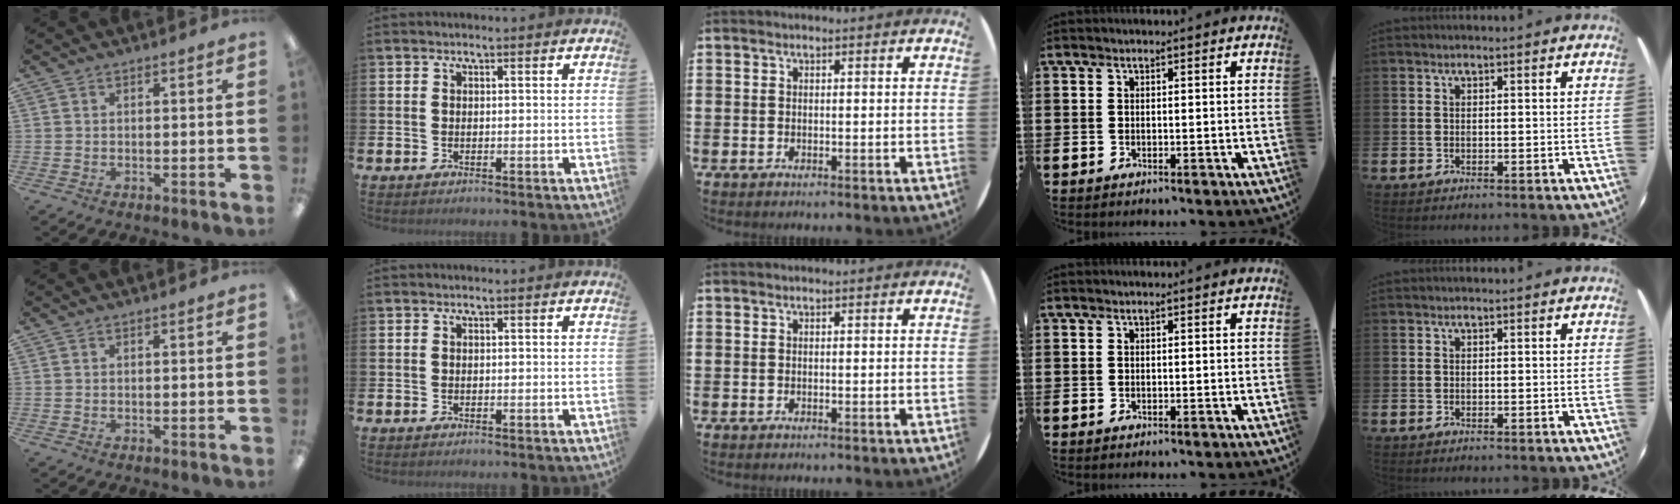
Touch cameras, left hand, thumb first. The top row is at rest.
{}